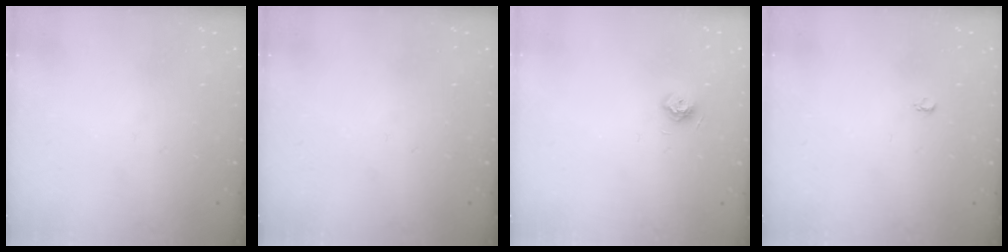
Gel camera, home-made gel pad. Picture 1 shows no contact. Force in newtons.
{"total": 0.0}
{"total": 7.6, "press": 7.5, "slide": 1.1}
{"total": 2.6, "press": 2.6, "slide": 0.4}